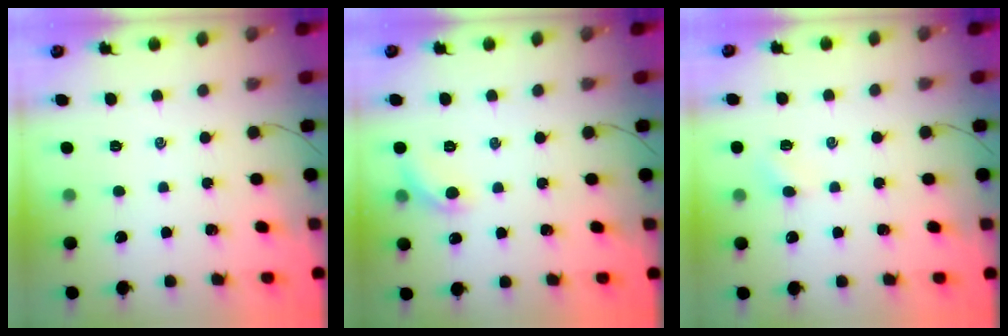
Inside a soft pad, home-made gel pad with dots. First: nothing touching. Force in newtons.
{"total": 6.7, "press": 6.7, "slide": 1.0}
{"total": 3.3, "press": 3.1, "slide": 1.2}